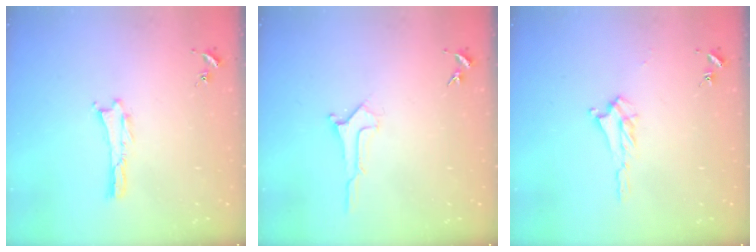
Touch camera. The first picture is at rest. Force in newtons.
{"total": 1.0, "press": 1.0, "slide": 0.0}
{"total": 2.4, "press": 2.4, "slide": 0.4}